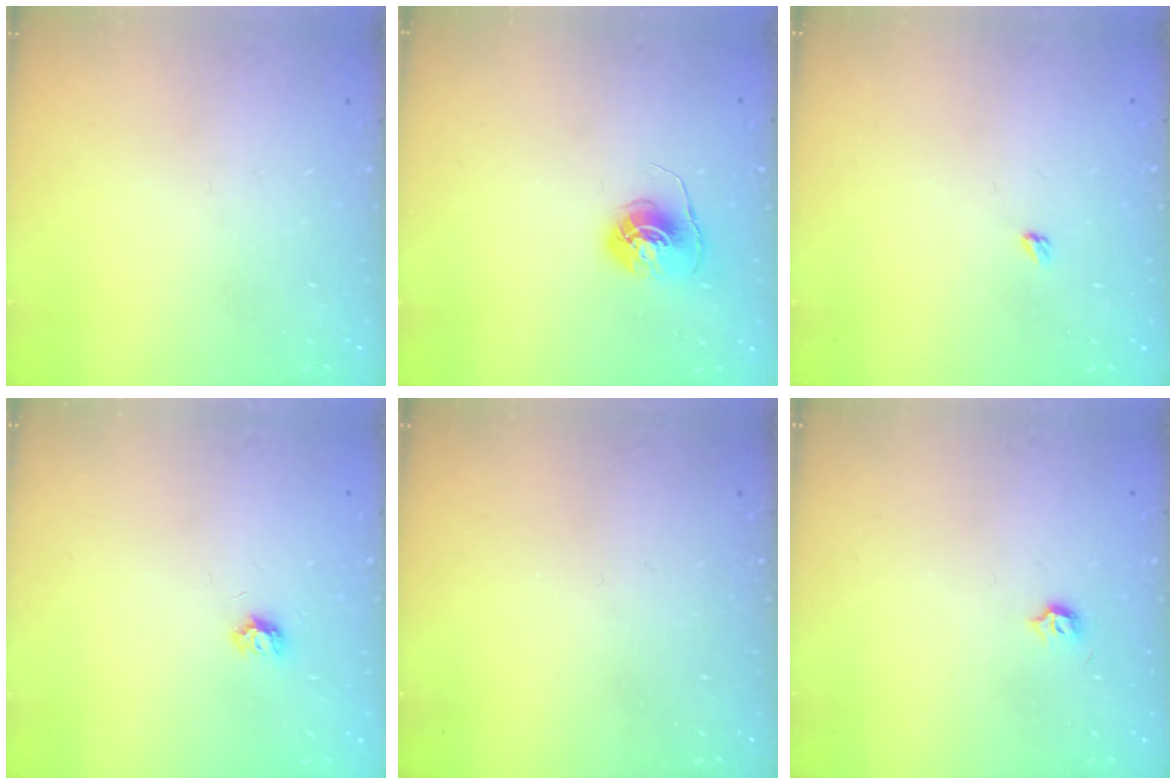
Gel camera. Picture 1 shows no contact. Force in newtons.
{"total": 6.0, "press": 6.0, "slide": 0.4}
{"total": 2.4, "press": 2.4, "slide": 0.4}
{"total": 5.3, "press": 5.2, "slide": 0.4}
{"total": 0.0}
{"total": 3.7, "press": 3.6, "slide": 0.6}